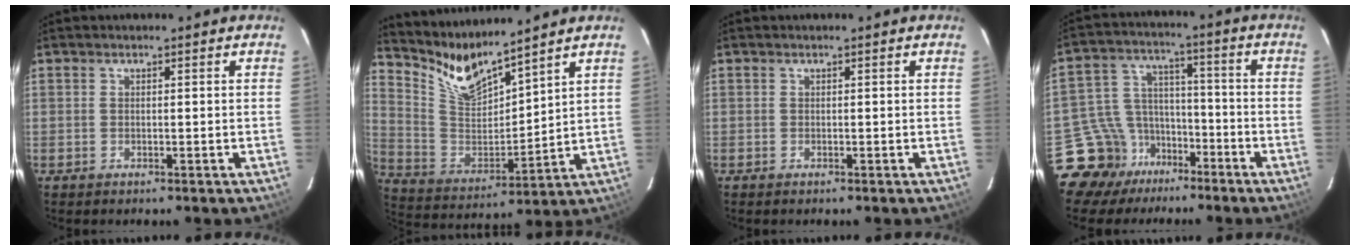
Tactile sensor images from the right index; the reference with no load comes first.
{"total": 10.3, "force": [9.4, 1.0, 4.1], "torque": [-0.092, -0.024, 0.194]}
{"total": 0.0}
{"total": 11.3, "force": [-8.2, 7.8, 0.7], "torque": [-0.037, 0.056, -0.138]}